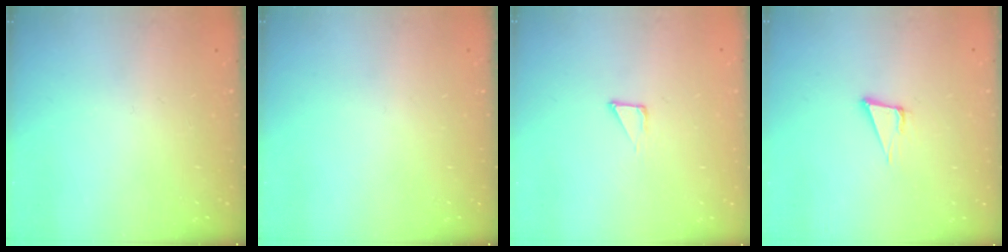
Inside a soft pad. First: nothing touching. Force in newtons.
{"total": 0.0}
{"total": 2.3, "press": 2.3, "slide": 0.1}
{"total": 5.4, "press": 4.4, "slide": 3.1}